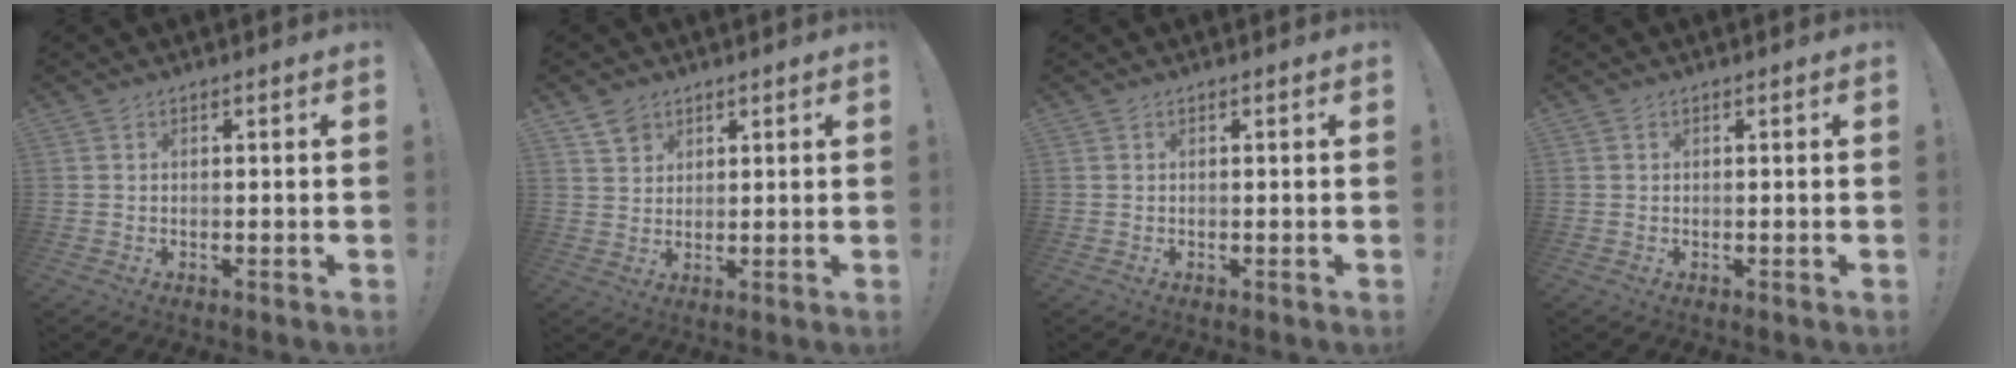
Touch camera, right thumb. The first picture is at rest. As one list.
[{"total": 4.4, "force": [3.2, 2.9, 1.0], "torque": [-0.013, -0.016, 0.060]}, {"total": 0.0}, {"total": 0.0}]